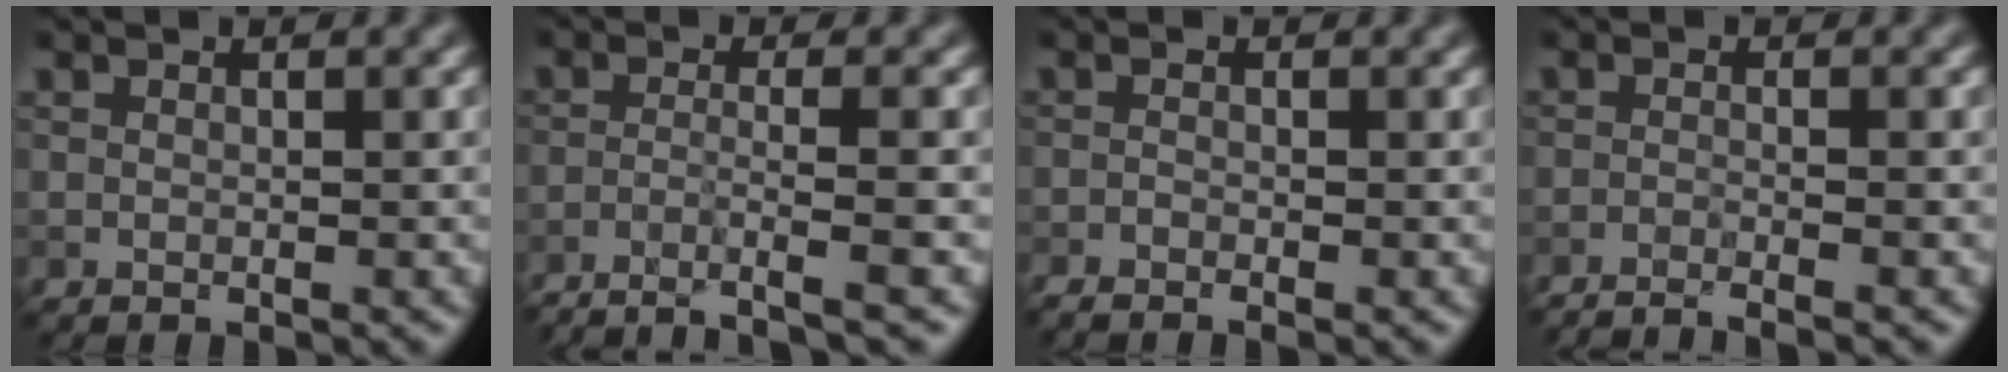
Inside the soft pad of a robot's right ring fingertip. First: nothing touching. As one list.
[{"total": 4.5, "force": [-3.1, 0.5, 3.2], "torque": [-0.041, 0.004, -0.069]}, {"total": 1.5, "force": [-1.1, 0.2, 1.0], "torque": [-0.026, -0.005, -0.028]}, {"total": 3.1, "force": [-2.5, 0.4, 1.7], "torque": [-0.022, 0.001, -0.051]}]